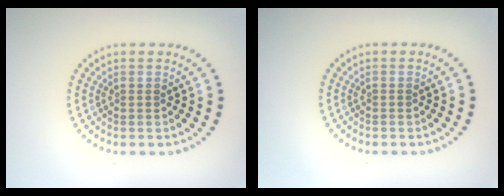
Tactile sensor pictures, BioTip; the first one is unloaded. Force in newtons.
{"total": 0.0}